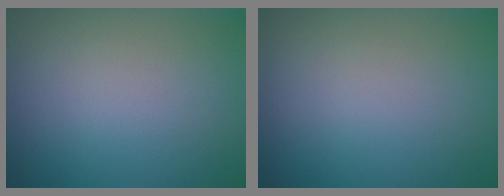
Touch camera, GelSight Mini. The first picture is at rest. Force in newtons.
{"total": 0.0}